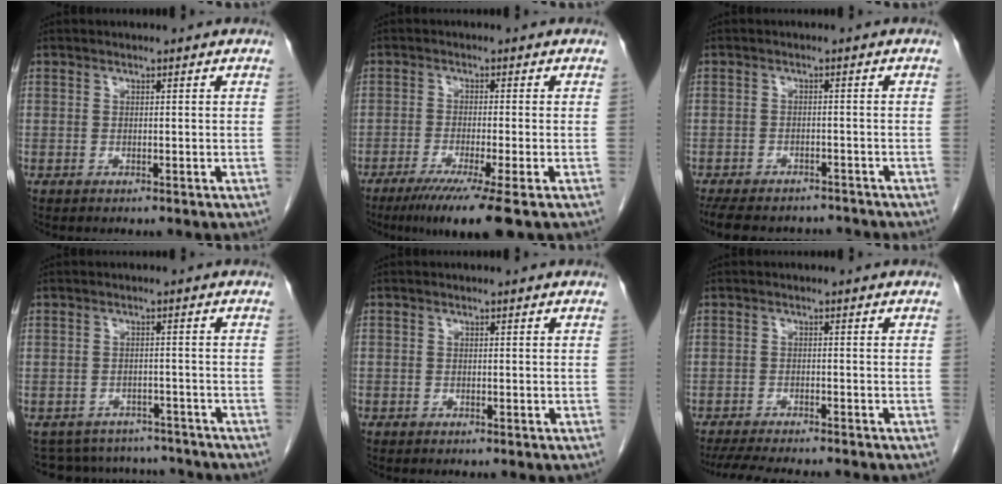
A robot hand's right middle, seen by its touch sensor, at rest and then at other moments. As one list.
[{"total": 8.3, "force": [-5.4, -0.8, 6.2], "torque": [-0.095, -0.023, -0.089]}, {"total": 13.3, "force": [-11.4, 5.1, 4.6], "torque": [-0.107, -0.001, -0.146]}, {"total": 11.4, "force": [-10.6, 3.9, 1.4], "torque": [-0.024, 0.019, -0.129]}, {"total": 0.8, "force": [-0.6, 0.5, 0.1], "torque": [-0.005, 0.003, -0.011]}, {"total": 12.0, "force": [-10.7, 2.0, 5.1], "torque": [-0.081, -0.013, -0.149]}]